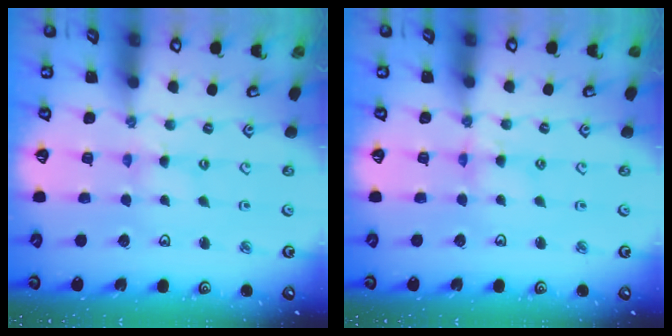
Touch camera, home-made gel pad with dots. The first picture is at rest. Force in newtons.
{"total": 1.7, "press": 1.7, "slide": 0.2}